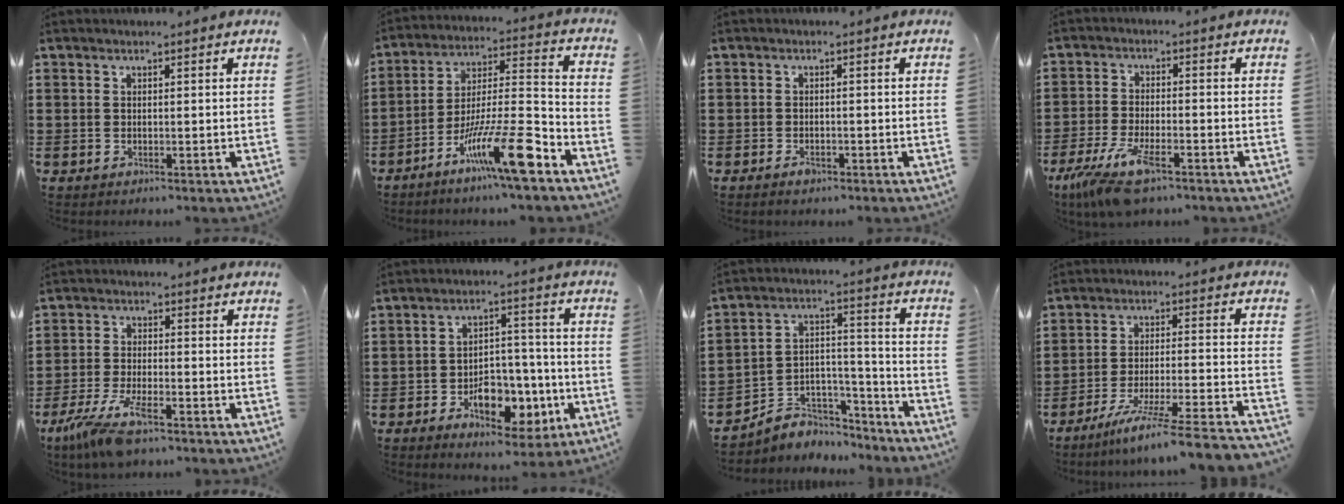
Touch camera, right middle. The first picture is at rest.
{"total": 14.0, "force": [-8.7, 1.6, 10.8], "torque": [-0.187, 0.017, -0.155]}
{"total": 1.3, "force": [-1.0, 0.5, 0.6], "torque": [-0.015, -0.002, -0.020]}
{"total": 8.7, "force": [-5.9, 2.2, 6.0], "torque": [-0.137, -0.011, -0.113]}
{"total": 8.0, "force": [-5.4, 1.8, 5.7], "torque": [-0.129, -0.012, -0.102]}
{"total": 8.0, "force": [-3.5, 5.1, 5.1], "torque": [-0.058, 0.015, -0.062]}
{"total": 4.7, "force": [-3.9, 2.7, 0.2], "torque": [-0.019, 0.000, -0.080]}
{"total": 8.7, "force": [-7.2, -0.8, 4.8], "torque": [-0.083, -0.014, -0.142]}